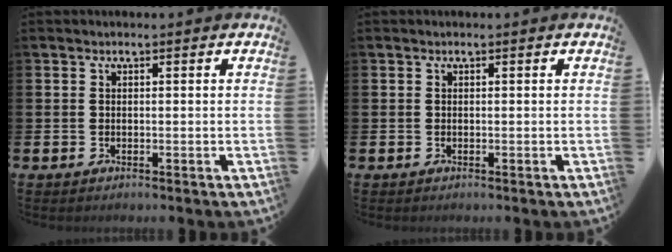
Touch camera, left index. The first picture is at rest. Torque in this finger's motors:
{"motor_torque": [-0.15, 0.30, 0.00, 0.01]}